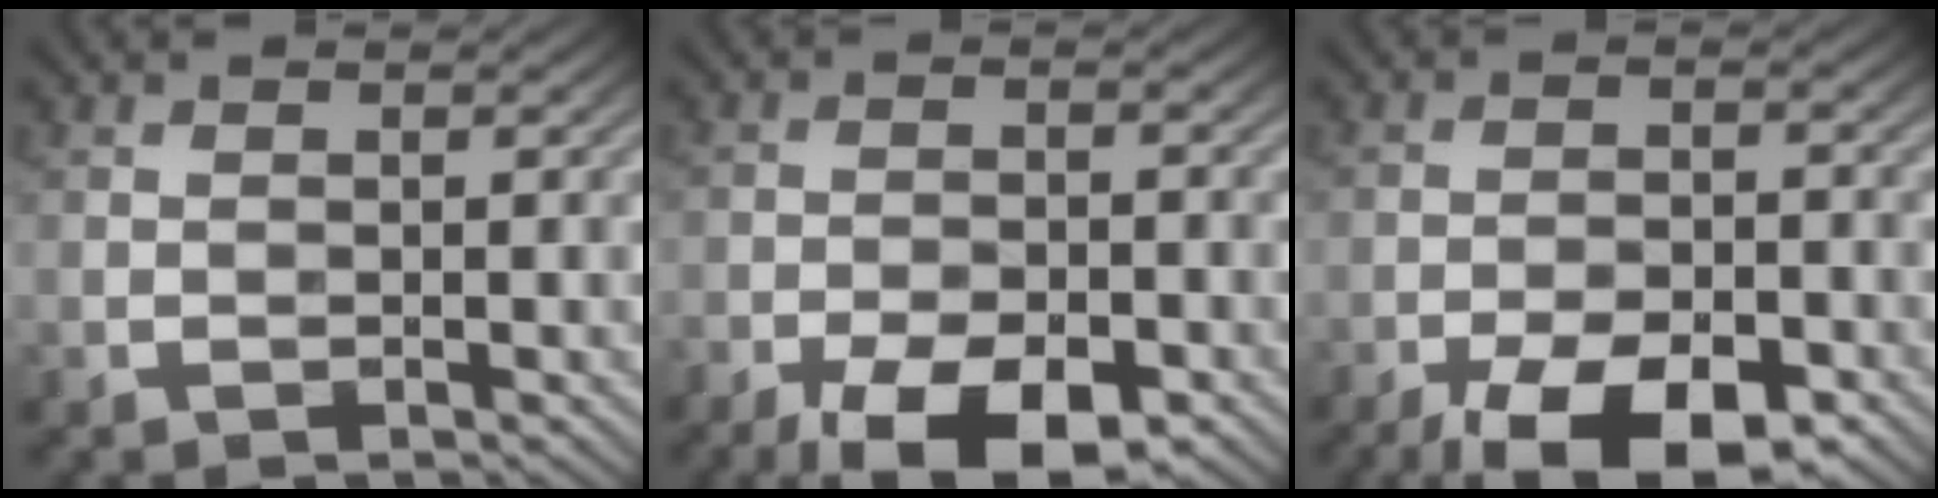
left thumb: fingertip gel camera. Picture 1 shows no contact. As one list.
[{"total": 11.5, "force": [-8.3, 4.3, 6.7], "torque": [-0.114, -0.021, -0.129]}, {"total": 12.6, "force": [-9.1, 4.4, 7.5], "torque": [-0.130, -0.023, -0.139]}]